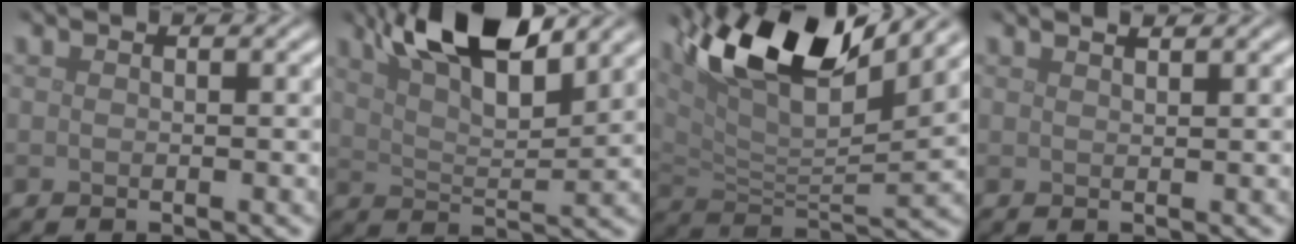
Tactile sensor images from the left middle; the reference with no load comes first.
{"total": 9.7, "force": [6.1, 3.1, 6.8], "torque": [-0.119, 0.017, 0.099]}
{"total": 12.8, "force": [7.8, 3.9, 9.4], "torque": [-0.177, 0.012, 0.142]}
{"total": 1.9, "force": [1.4, 0.6, 1.0], "torque": [0.001, 0.001, 0.000]}